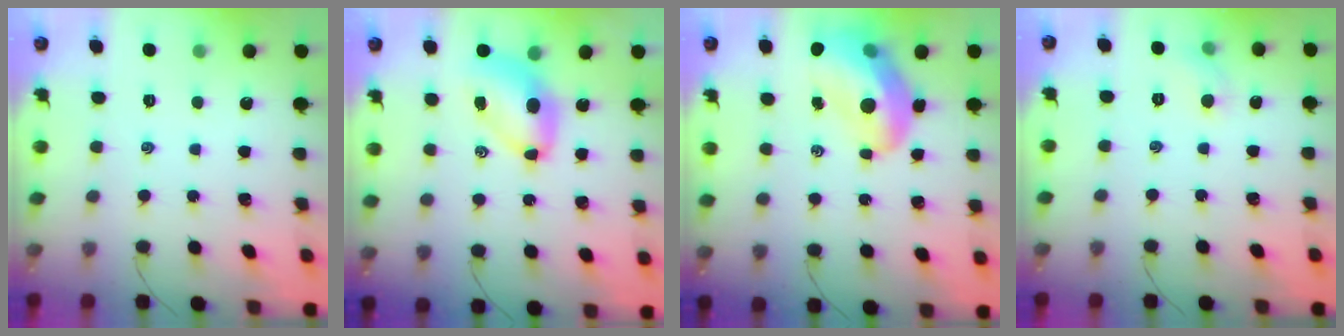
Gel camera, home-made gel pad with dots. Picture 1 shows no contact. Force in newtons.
{"total": 7.7, "press": 7.5, "slide": 1.8}
{"total": 13.9, "press": 13.4, "slide": 3.6}
{"total": 4.0, "press": 3.8, "slide": 1.2}